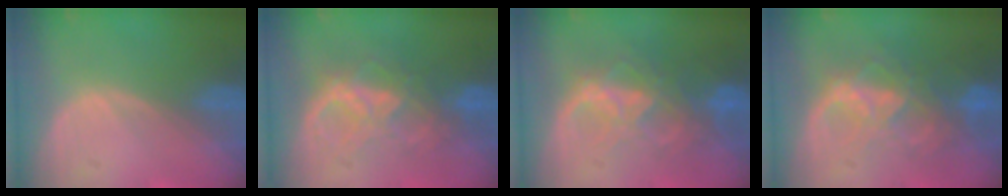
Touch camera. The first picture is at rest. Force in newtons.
{"total": 6.3, "press": 6.3, "slide": 0.7}
{"total": 8.6, "press": 7.5, "slide": 4.3}
{"total": 8.7, "press": 7.5, "slide": 4.3}